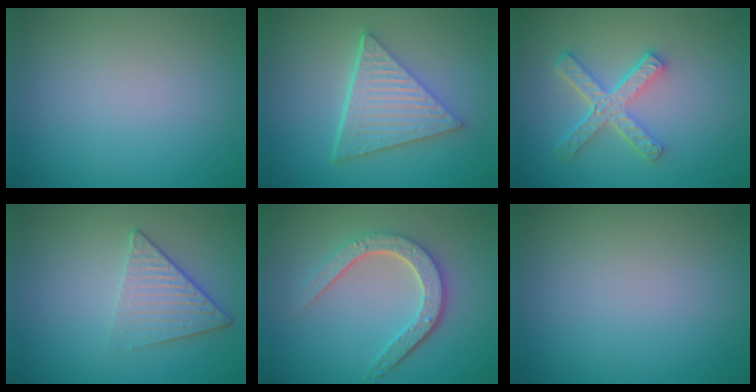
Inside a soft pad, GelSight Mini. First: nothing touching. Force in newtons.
{"total": 5.9, "press": 4.3, "slide": 4.0}
{"total": 4.5, "press": 3.2, "slide": 3.1}
{"total": 3.3, "press": 2.9, "slide": 1.6}
{"total": 4.8, "press": 3.7, "slide": 3.0}
{"total": 0.0}